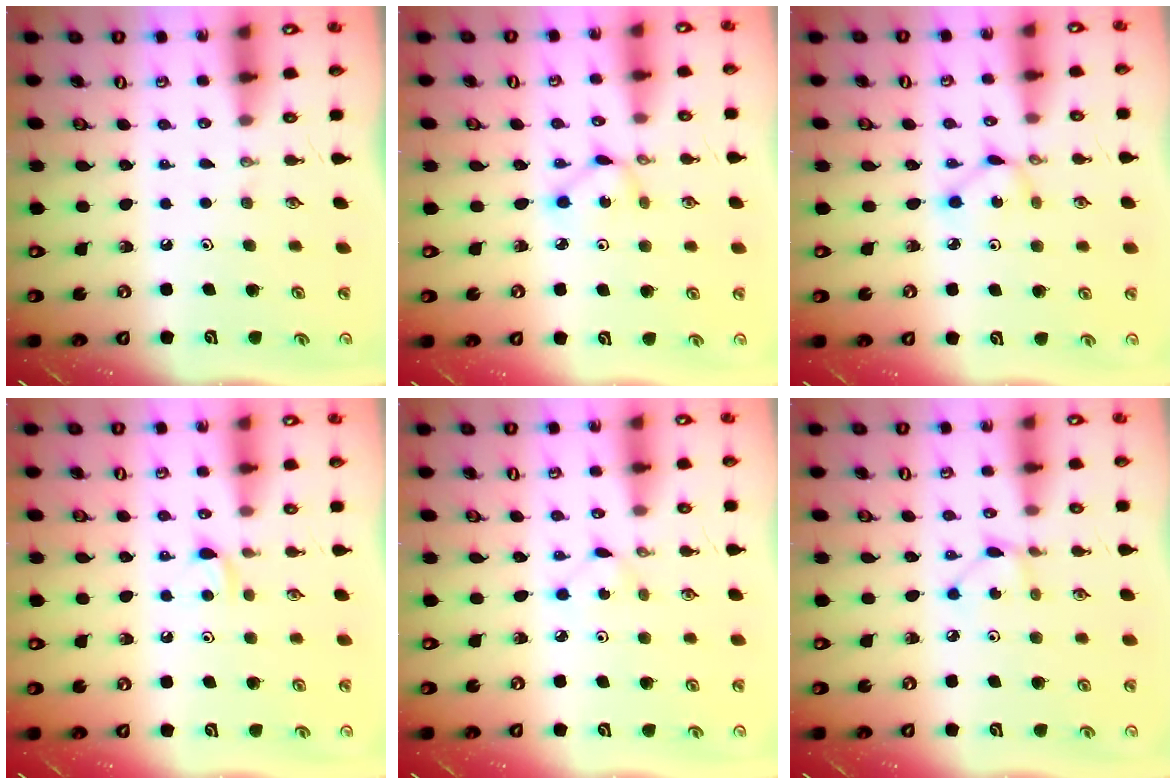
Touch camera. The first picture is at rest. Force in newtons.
{"total": 2.3, "press": 2.3, "slide": 0.1}
{"total": 2.3, "press": 2.3, "slide": 0.1}
{"total": 4.9, "press": 4.8, "slide": 0.8}
{"total": 1.5, "press": 1.4, "slide": 0.2}
{"total": 2.2, "press": 2.2, "slide": 0.1}